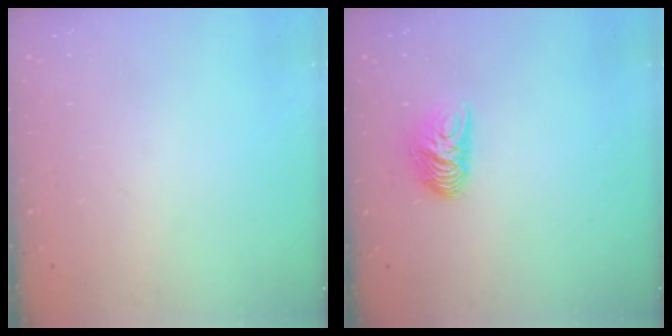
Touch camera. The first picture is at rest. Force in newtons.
{"total": 7.5, "press": 7.5, "slide": 0.5}